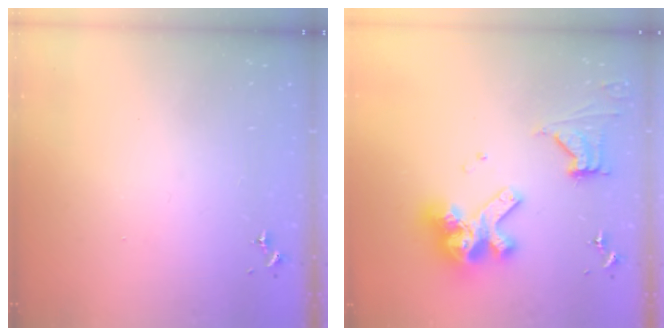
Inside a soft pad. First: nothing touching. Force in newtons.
{"total": 17.2, "press": 17.2, "slide": 1.5}